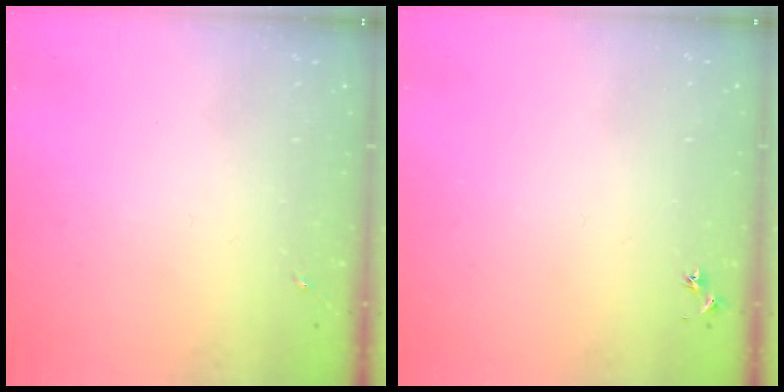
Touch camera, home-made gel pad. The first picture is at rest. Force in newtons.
{"total": 2.9, "press": 2.8, "slide": 0.3}